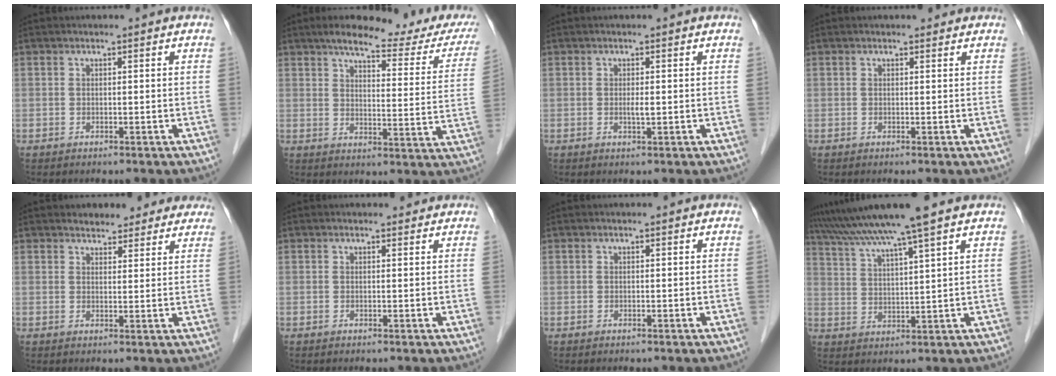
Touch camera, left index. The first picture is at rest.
{"total": 19.3, "force": [16.4, 3.5, 9.7], "torque": [-0.113, -0.014, 0.190]}
{"total": 1.0, "force": [-0.1, 0.1, 1.0], "torque": [-0.020, -0.002, -0.002]}
{"total": 1.0, "force": [0.8, 0.4, 0.3], "torque": [-0.009, 0.006, 0.010]}
{"total": 6.8, "force": [6.0, 2.9, 1.6], "torque": [-0.001, 0.009, 0.068]}
{"total": 1.1, "force": [1.0, 0.4, 0.1], "torque": [-0.009, 0.000, 0.010]}
{"total": 0.0}
{"total": 11.0, "force": [9.0, -1.8, 6.1], "torque": [-0.111, 0.020, 0.150]}